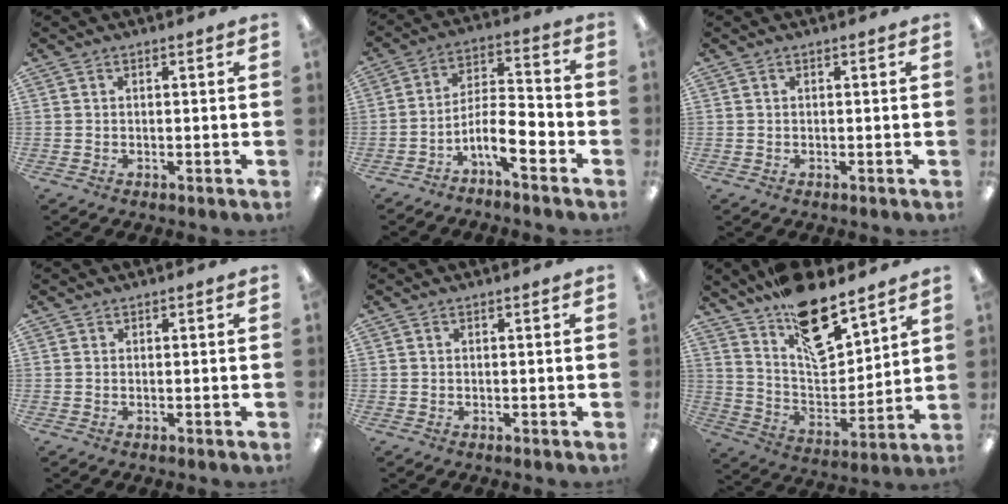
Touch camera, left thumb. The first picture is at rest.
{"total": 10.2, "force": [-5.9, 3.6, 7.5], "torque": [-0.135, 0.024, -0.107]}
{"total": 0.0}
{"total": 0.0}
{"total": 0.0}
{"total": 16.4, "force": [12.9, 5.7, 8.3], "torque": [-0.137, -0.085, 0.223]}